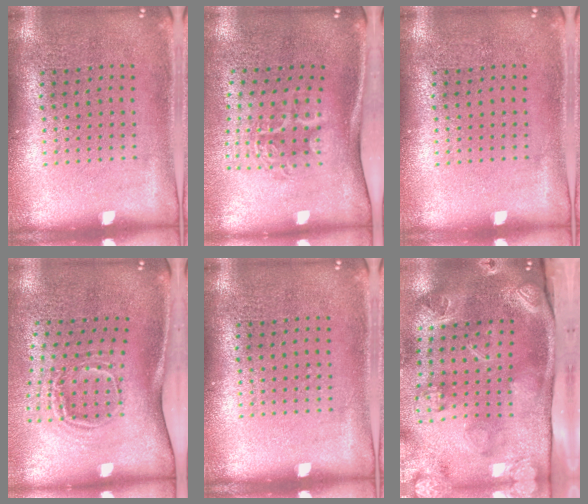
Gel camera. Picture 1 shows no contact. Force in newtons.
{"total": 1.9, "press": 1.2, "slide": 1.4}
{"total": 0.0}
{"total": 1.9, "press": 1.2, "slide": 1.5}
{"total": 0.0}
{"total": 4.6, "press": 3.2, "slide": 3.3}